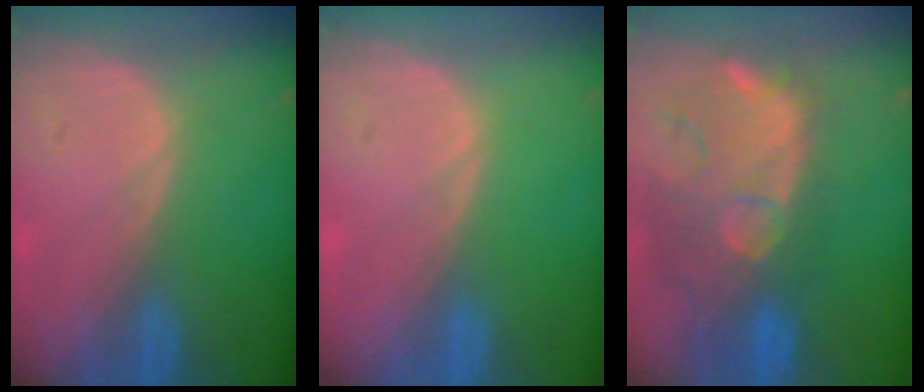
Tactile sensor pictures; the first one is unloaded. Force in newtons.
{"total": 0.0}
{"total": 12.9, "press": 11.3, "slide": 6.2}